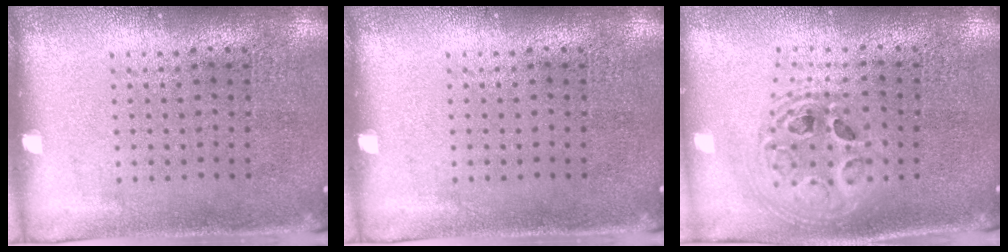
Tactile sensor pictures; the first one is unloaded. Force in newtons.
{"total": 0.0}
{"total": 2.0, "press": 1.6, "slide": 1.2}